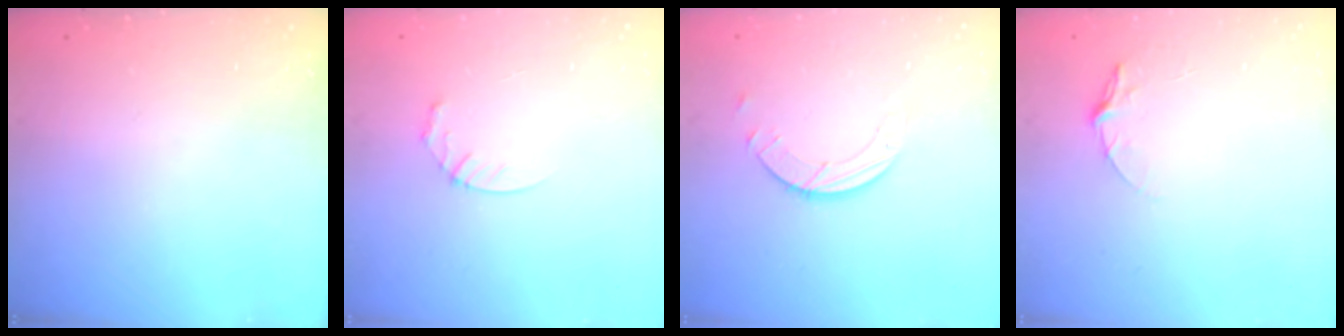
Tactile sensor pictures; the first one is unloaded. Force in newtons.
{"total": 3.5, "press": 3.5, "slide": 0.3}
{"total": 3.9, "press": 3.9, "slide": 0.4}
{"total": 4.6, "press": 4.6, "slide": 0.4}